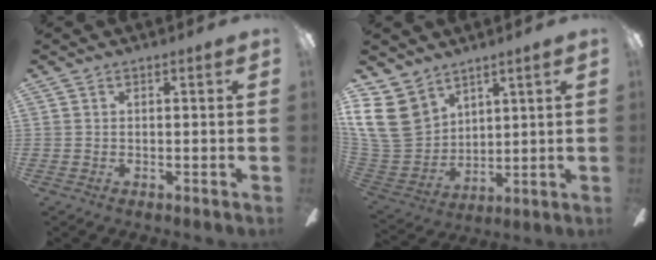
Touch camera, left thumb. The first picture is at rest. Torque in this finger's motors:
{"motor_torque": [0.79, 0.83, 1.40, -1.37, 0.87]}